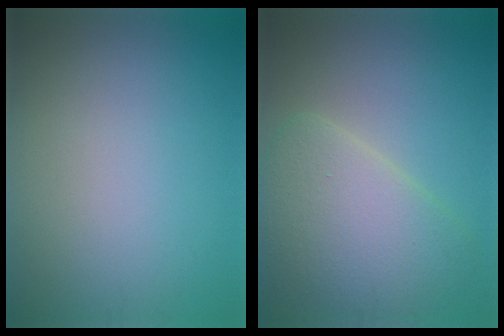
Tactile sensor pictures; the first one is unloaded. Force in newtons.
{"total": 6.1, "press": 6.1, "slide": 0.6}